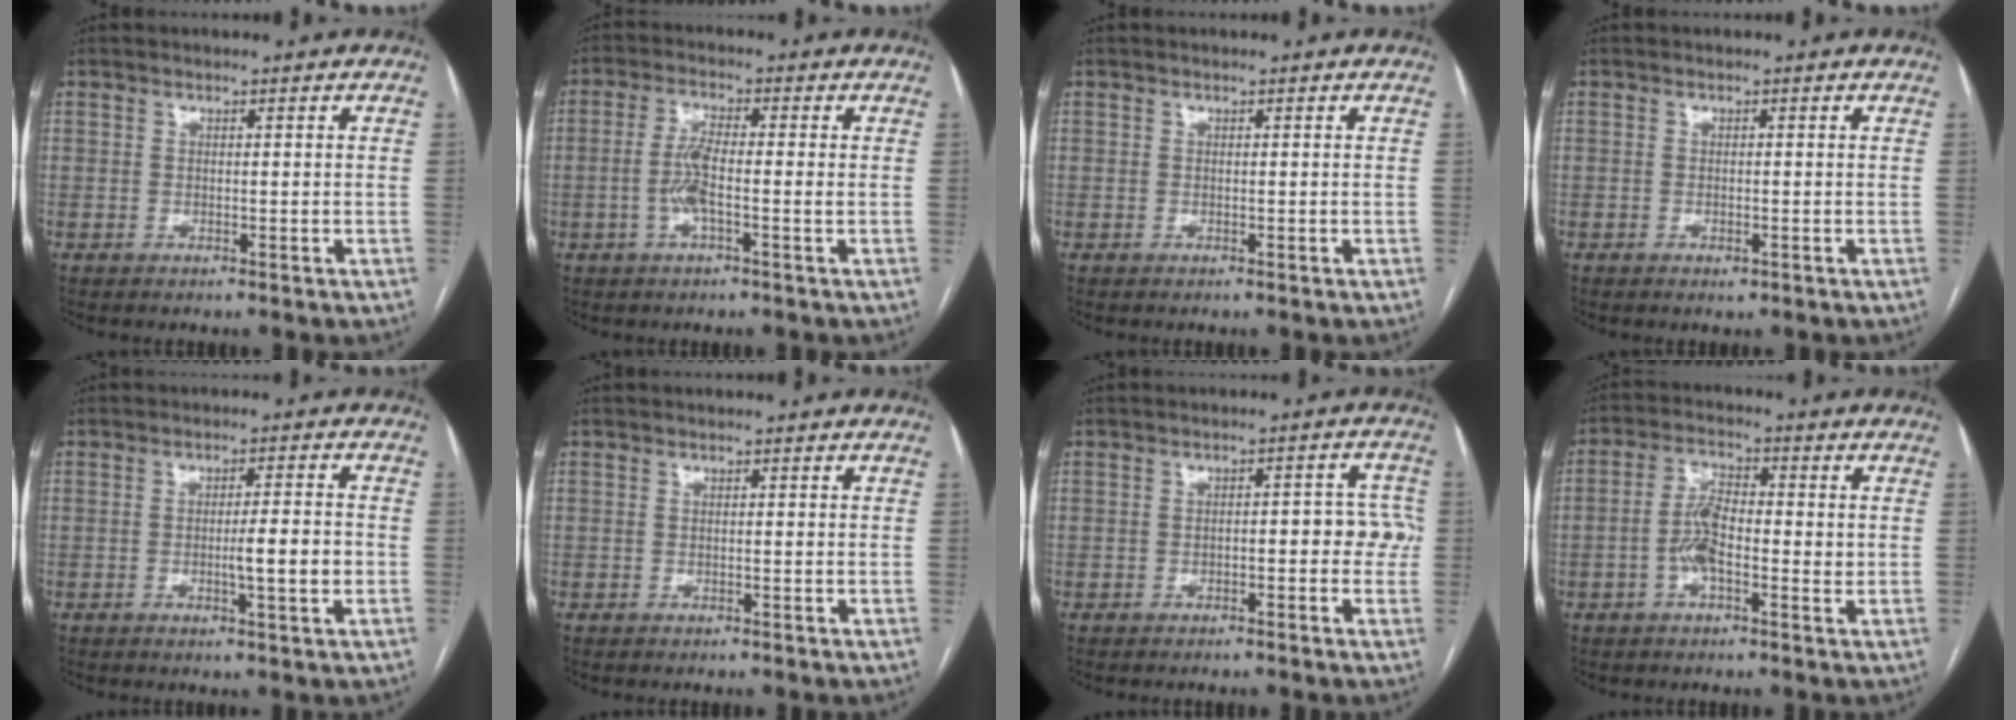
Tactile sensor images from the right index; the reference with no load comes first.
{"total": 4.7, "force": [-1.0, 0.6, 4.5], "torque": [-0.098, 0.007, -0.021]}
{"total": 0.0}
{"total": 0.8, "force": [-0.5, 0.3, 0.6], "torque": [-0.010, -0.001, -0.005]}
{"total": 5.0, "force": [-1.2, 0.1, 4.8], "torque": [-0.073, -0.003, -0.016]}
{"total": 0.0}
{"total": 5.1, "force": [-1.0, 2.0, 4.6], "torque": [-0.047, 0.027, -0.014]}
{"total": 5.9, "force": [-0.9, 2.3, 5.4], "torque": [-0.112, 0.013, -0.023]}